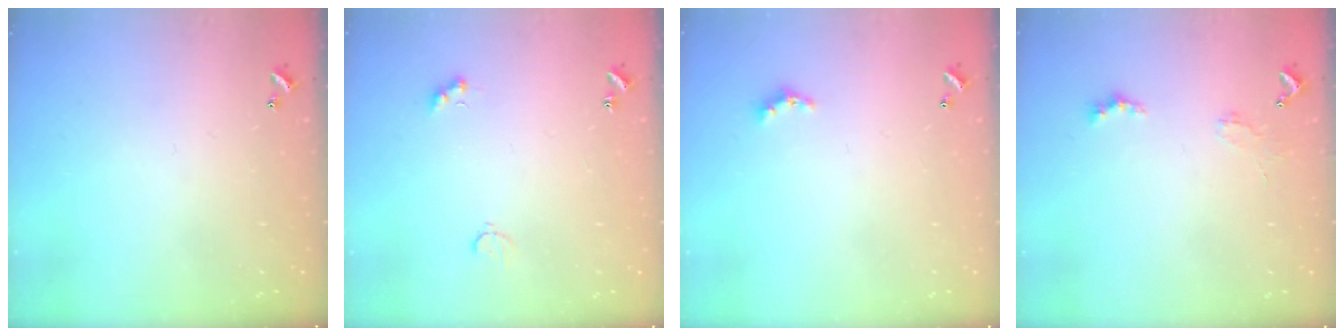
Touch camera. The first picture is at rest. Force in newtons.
{"total": 2.3, "press": 2.2, "slide": 0.6}
{"total": 2.8, "press": 2.7, "slide": 0.6}
{"total": 1.9, "press": 1.8, "slide": 0.5}